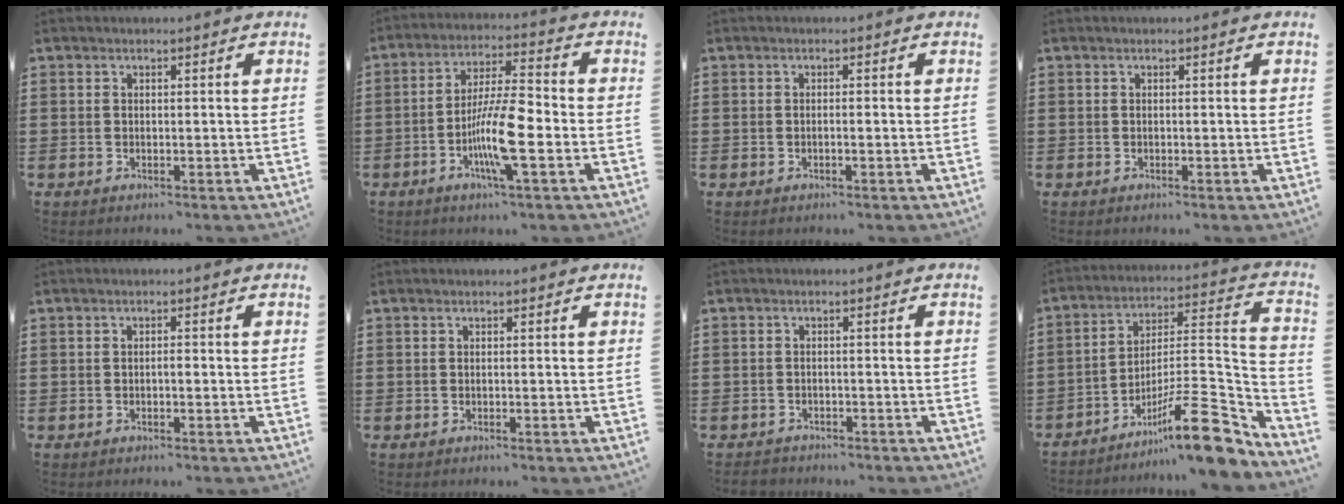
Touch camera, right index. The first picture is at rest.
{"total": 10.1, "force": [-2.9, 1.9, 9.5], "torque": [-0.189, -0.008, -0.057]}
{"total": 0.7, "force": [-0.3, 0.0, 0.6], "torque": [-0.011, -0.003, -0.005]}
{"total": 0.0}
{"total": 0.8, "force": [-0.3, 0.2, 0.7], "torque": [-0.015, -0.005, -0.004]}
{"total": 0.0}
{"total": 1.4, "force": [-1.3, 0.4, -0.1], "torque": [-0.002, 0.003, -0.031]}
{"total": 15.6, "force": [-10.4, 3.8, 10.9], "torque": [-0.144, 0.036, -0.179]}